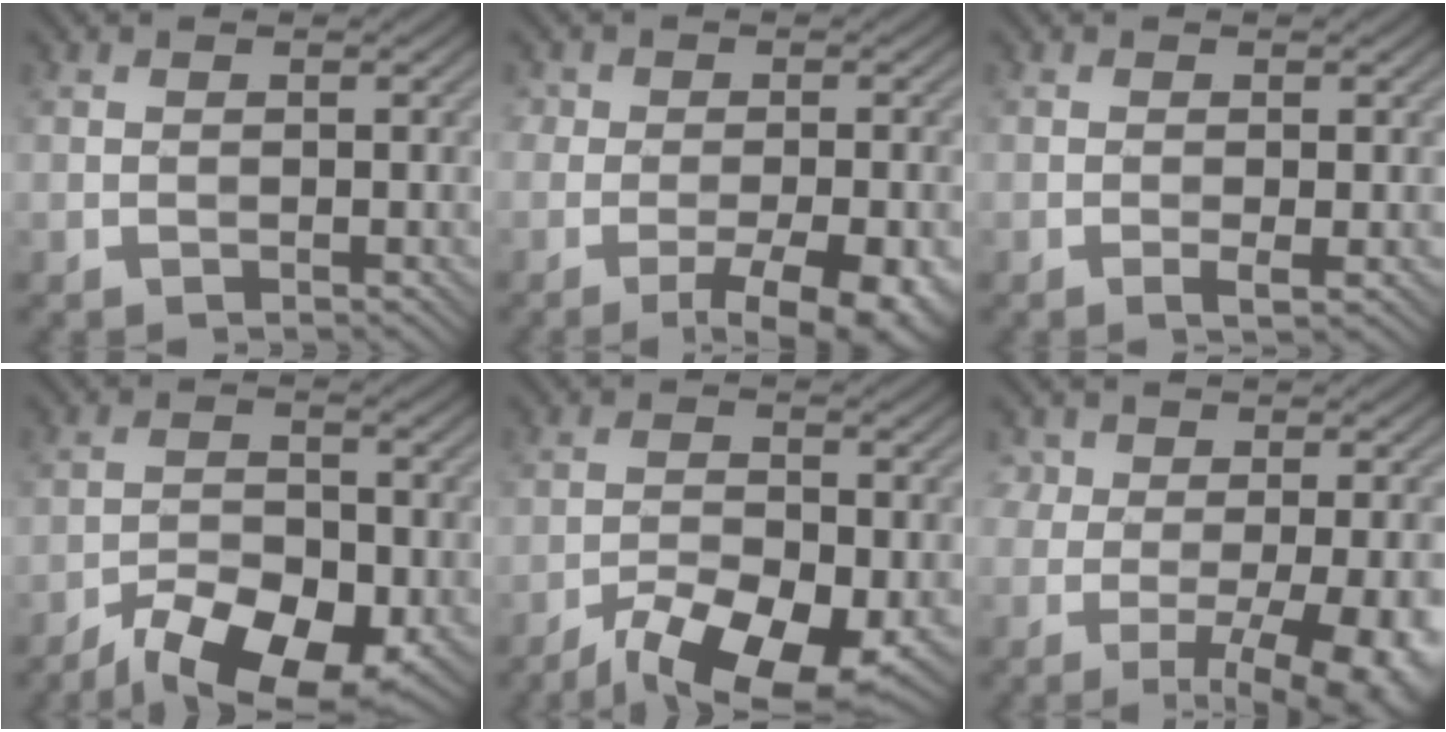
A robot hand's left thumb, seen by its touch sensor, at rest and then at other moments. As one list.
[{"total": 9.0, "force": [-4.1, 4.4, 6.7], "torque": [-0.072, 0.011, -0.058]}, {"total": 1.2, "force": [-0.4, 0.1, 1.1], "torque": [-0.023, -0.004, -0.008]}, {"total": 10.6, "force": [-7.2, 4.8, 6.1], "torque": [-0.092, -0.009, -0.117]}, {"total": 10.2, "force": [-6.7, 3.8, 6.6], "torque": [-0.107, -0.016, -0.106]}, {"total": 11.4, "force": [-3.0, 5.8, 9.4], "torque": [-0.124, -0.003, -0.038]}]